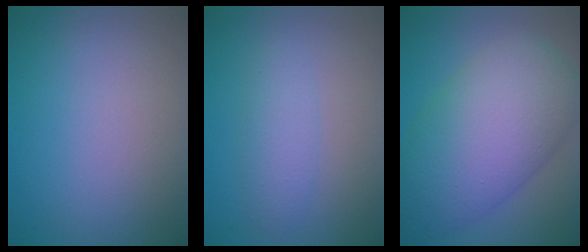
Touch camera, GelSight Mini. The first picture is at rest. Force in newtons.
{"total": 2.4, "press": 2.4, "slide": 0.0}
{"total": 11.2, "press": 11.2, "slide": 0.4}